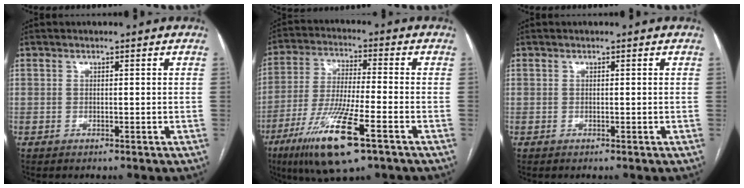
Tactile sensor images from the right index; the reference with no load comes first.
{"total": 14.9, "force": [-7.8, 1.7, 12.5], "torque": [-0.258, -0.034, -0.137]}
{"total": 0.0}